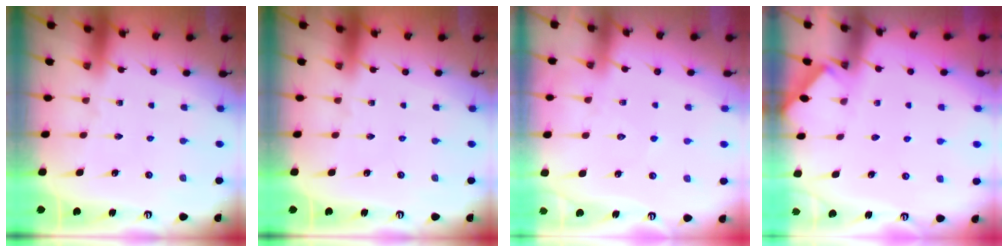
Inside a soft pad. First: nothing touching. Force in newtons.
{"total": 0.0}
{"total": 7.4, "press": 7.4, "slide": 0.9}
{"total": 1.9, "press": 1.8, "slide": 0.3}